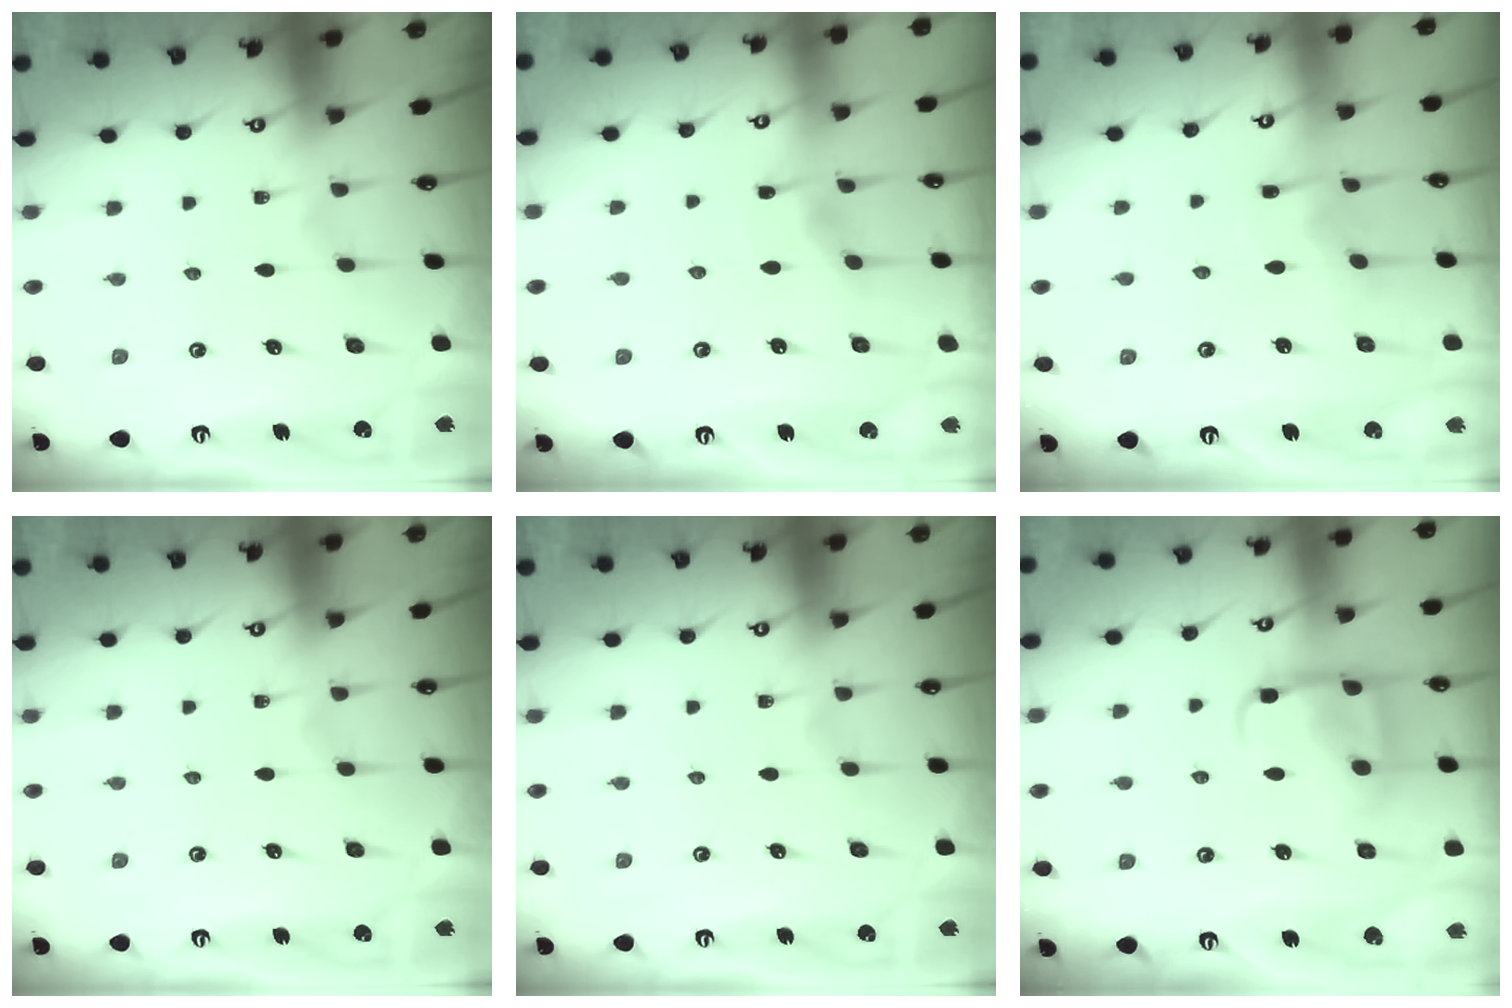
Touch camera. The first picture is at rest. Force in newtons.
{"total": 2.7, "press": 2.7, "slide": 0.3}
{"total": 3.9, "press": 3.9, "slide": 0.5}
{"total": 0.0}
{"total": 0.0}
{"total": 11.2, "press": 11.2, "slide": 0.6}